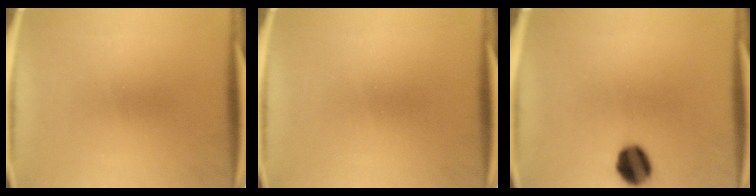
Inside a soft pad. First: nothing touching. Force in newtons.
{"total": 0.0}
{"total": 8.1}